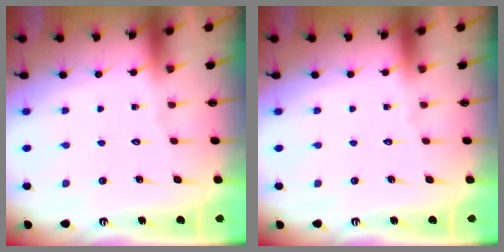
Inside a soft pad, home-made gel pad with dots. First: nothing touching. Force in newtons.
{"total": 0.0}